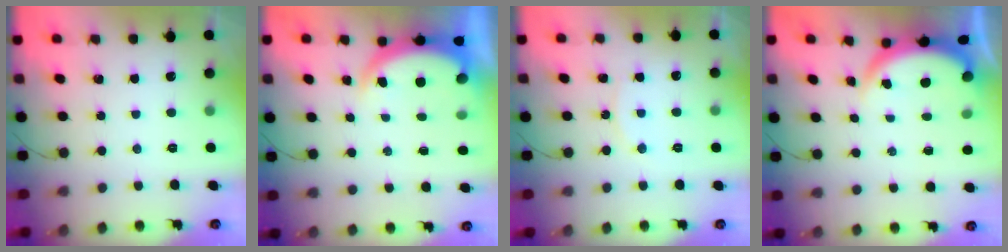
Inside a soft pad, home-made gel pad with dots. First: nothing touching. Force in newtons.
{"total": 5.3, "press": 5.3, "slide": 0.4}
{"total": 6.3, "press": 6.3, "slide": 0.3}
{"total": 4.0, "press": 4.0, "slide": 0.2}